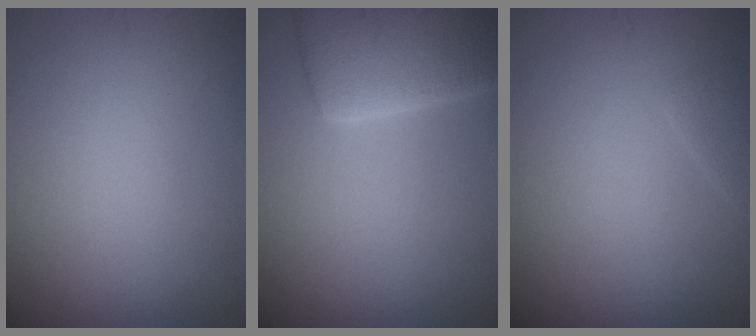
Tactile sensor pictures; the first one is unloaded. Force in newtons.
{"total": 7.7, "press": 7.7, "slide": 0.6}
{"total": 0.9, "press": 0.9, "slide": 0.1}